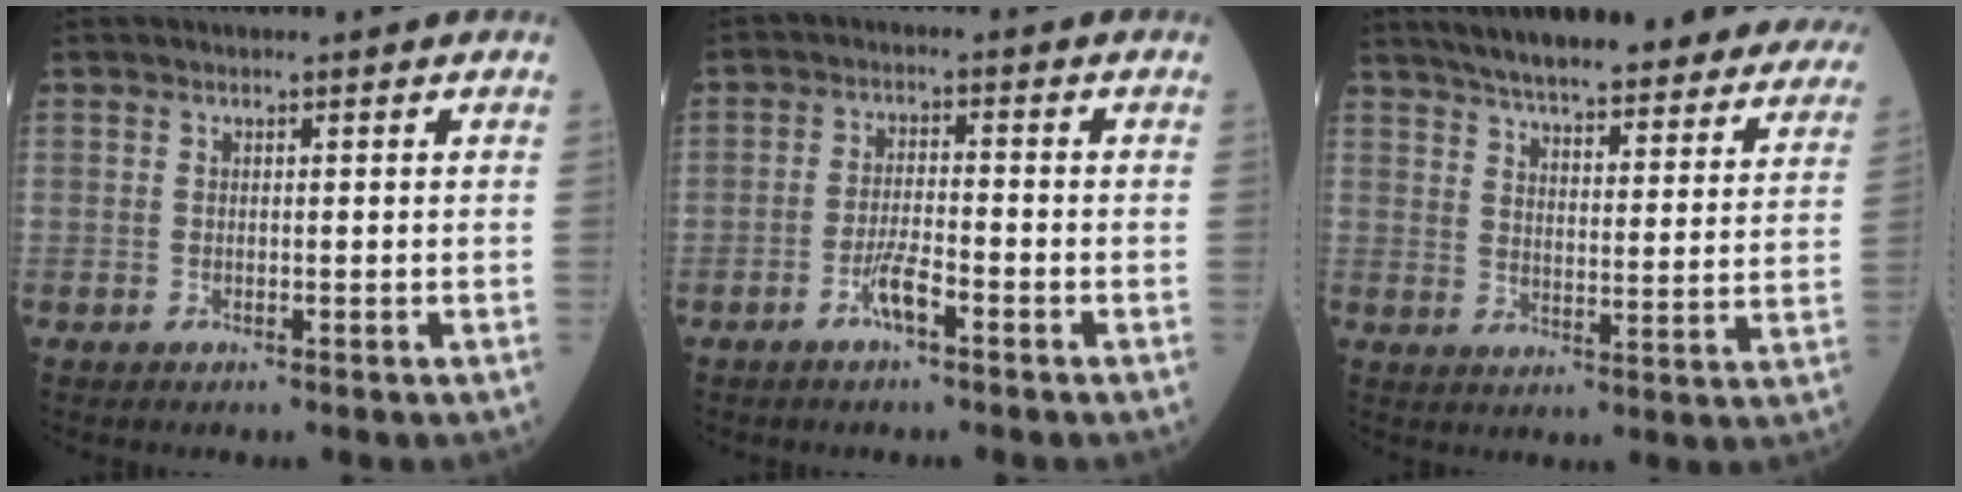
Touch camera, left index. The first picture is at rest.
{"total": 3.9, "force": [-2.4, 0.5, 3.1], "torque": [-0.064, 0.000, -0.047]}
{"total": 31.8, "force": [28.4, 5.6, 13.1], "torque": [-0.197, -0.055, 0.344]}